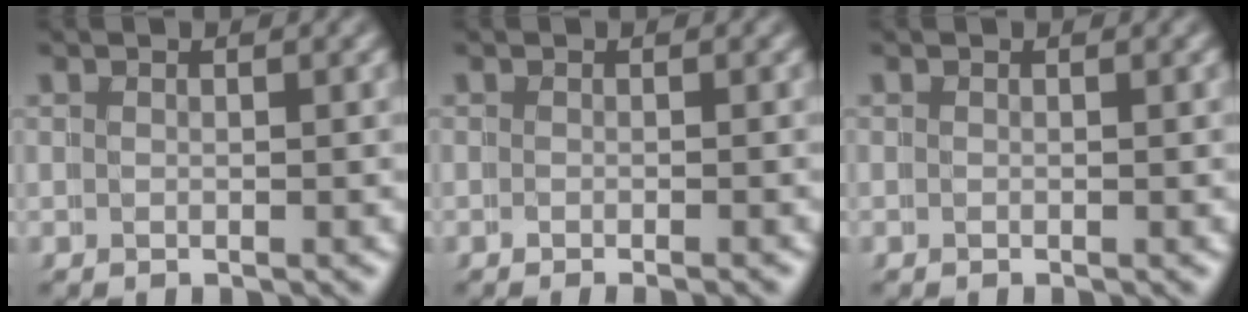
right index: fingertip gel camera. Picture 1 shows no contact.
{"total": 1.0, "force": [-0.8, 0.1, 0.6], "torque": [0.005, 0.005, -0.014]}
{"total": 0.0}